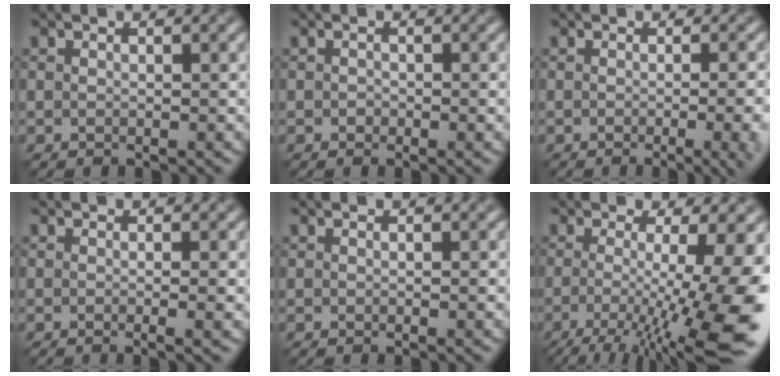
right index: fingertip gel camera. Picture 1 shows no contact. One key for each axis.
{"total": 0.7, "fx": -0.3, "fy": 0.5, "fz": 0.5, "tx": -0.005, "ty": -0.005, "tz": -0.005}
{"total": 9.2, "fx": -2.1, "fy": 4.3, "fz": 7.9, "tx": -0.026, "ty": 0.001, "tz": -0.014}
{"total": 2.0, "fx": -0.4, "fy": 0.7, "fz": 1.9, "tx": -0.019, "ty": -0.006, "tz": -0.015}
{"total": 0.6, "fx": -0.3, "fy": 0.2, "fz": 0.5, "tx": -0.002, "ty": -0.001, "tz": -0.006}
{"total": 13.7, "fx": -3.1, "fy": 3.8, "fz": 12.8, "tx": -0.178, "ty": -0.020, "tz": -0.039}